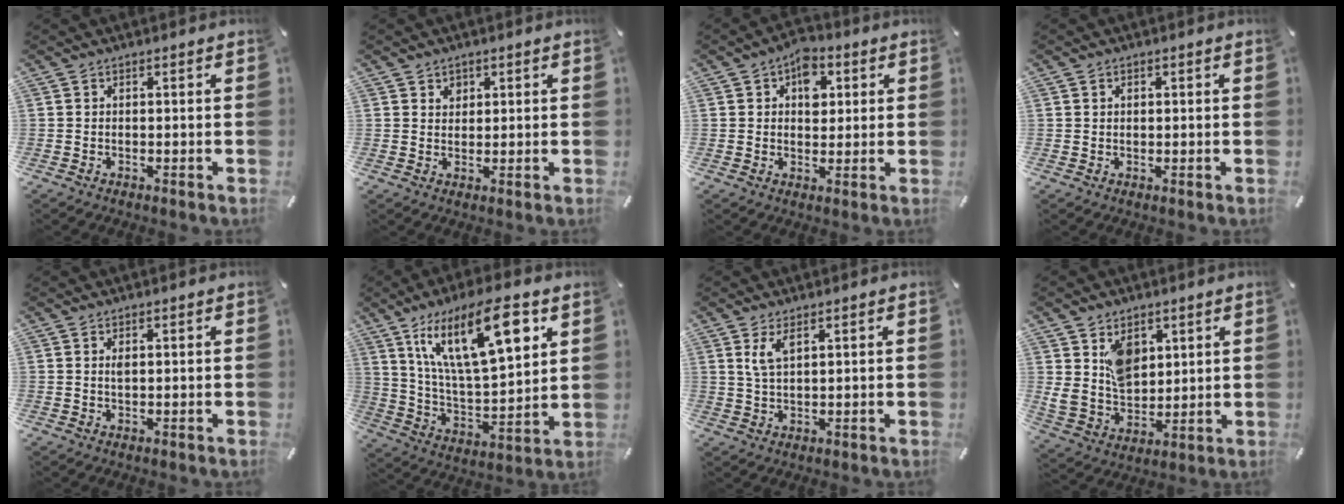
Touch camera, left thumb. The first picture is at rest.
{"total": 2.0, "force": [1.1, 1.7, 0.1], "torque": [0.012, -0.004, 0.016]}
{"total": 6.7, "force": [2.1, 4.9, 4.1], "torque": [-0.040, -0.004, 0.029]}
{"total": 0.8, "force": [0.2, 0.7, 0.1], "torque": [-0.003, 0.006, 0.003]}
{"total": 1.1, "force": [0.4, 0.4, 0.9], "torque": [-0.019, 0.002, 0.005]}
{"total": 22.0, "force": [11.5, 8.4, 16.8], "torque": [-0.311, -0.041, 0.182]}
{"total": 4.1, "force": [2.1, 1.6, 3.2], "torque": [-0.068, 0.004, 0.036]}
{"total": 9.7, "force": [4.7, 7.6, 3.9], "torque": [-0.068, -0.023, 0.091]}